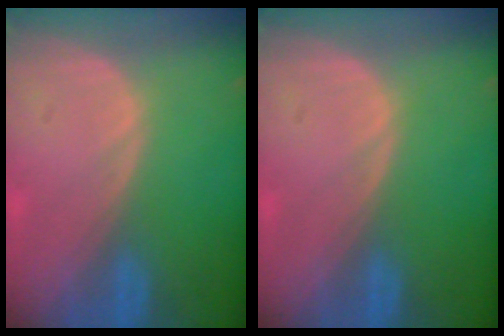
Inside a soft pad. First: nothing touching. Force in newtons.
{"total": 0.0}